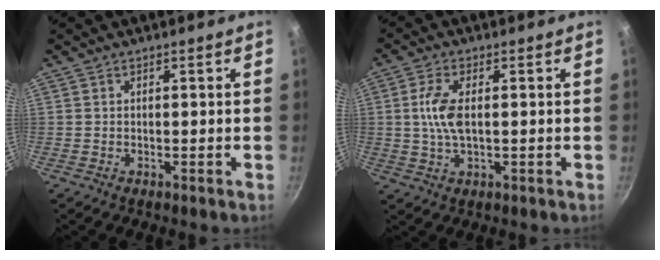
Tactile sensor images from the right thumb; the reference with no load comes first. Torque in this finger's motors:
{"motor_torque": [0.16, 1.83, 0.55, 0.20, 0.14]}